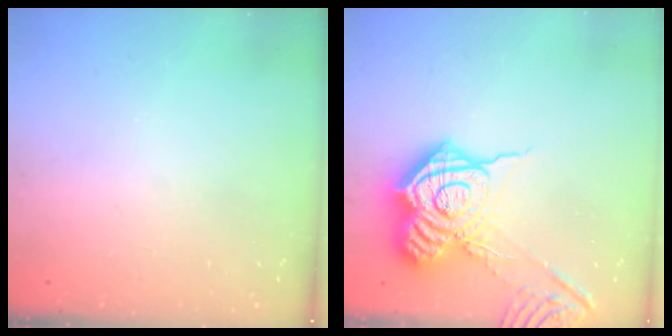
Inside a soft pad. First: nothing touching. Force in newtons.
{"total": 19.7, "press": 19.6, "slide": 1.5}